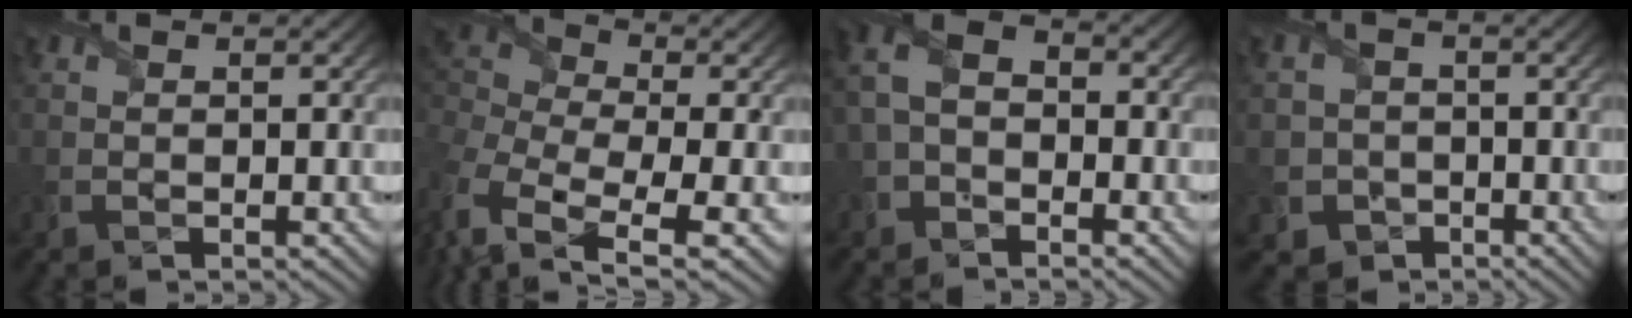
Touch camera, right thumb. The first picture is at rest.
{"total": 10.9, "force": [-1.2, 6.1, 9.0], "torque": [-0.257, -0.006, -0.010]}
{"total": 6.6, "force": [-1.9, 5.0, 3.9], "torque": [-0.105, 0.005, -0.046]}
{"total": 4.9, "force": [-1.6, 4.6, 0.4], "torque": [-0.023, -0.005, -0.057]}